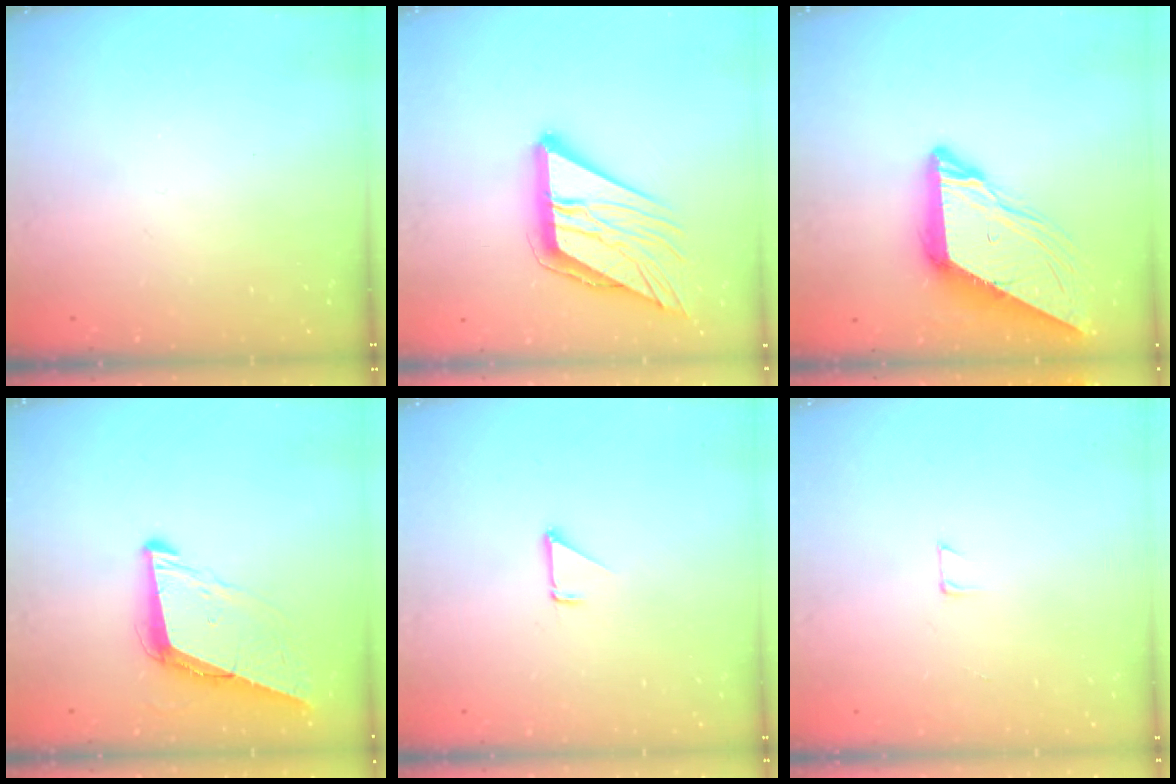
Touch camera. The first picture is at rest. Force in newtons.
{"total": 17.6, "press": 17.5, "slide": 2.0}
{"total": 9.3, "press": 9.2, "slide": 0.8}
{"total": 9.1, "press": 8.3, "slide": 3.7}
{"total": 1.5, "press": 1.5, "slide": 0.1}
{"total": 4.4, "press": 4.4, "slide": 0.3}